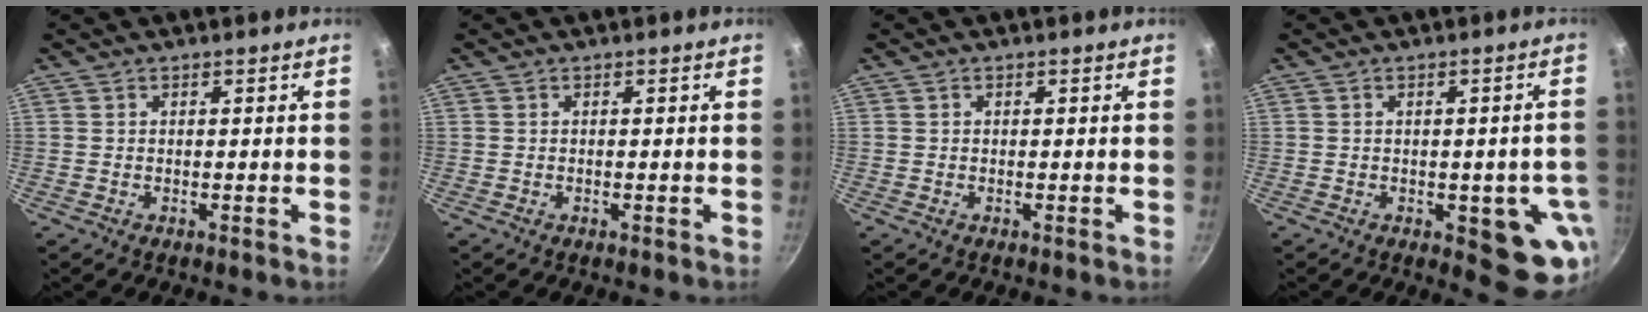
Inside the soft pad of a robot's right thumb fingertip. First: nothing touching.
{"total": 0.0}
{"total": 0.0}
{"total": 11.0, "force": [-2.8, 4.8, 9.4], "torque": [-0.060, 0.006, -0.030]}